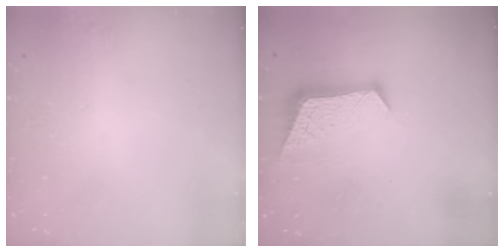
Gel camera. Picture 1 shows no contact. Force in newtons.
{"total": 9.3, "press": 9.2, "slide": 0.8}